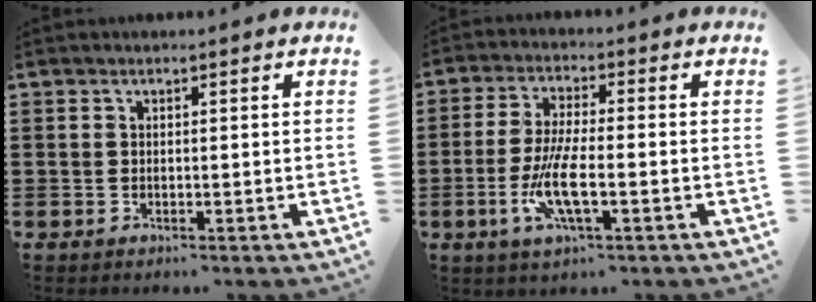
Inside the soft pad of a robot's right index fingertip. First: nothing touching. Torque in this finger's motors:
{"motor_torque": [2.14, 0.00, 0.87, 0.21]}